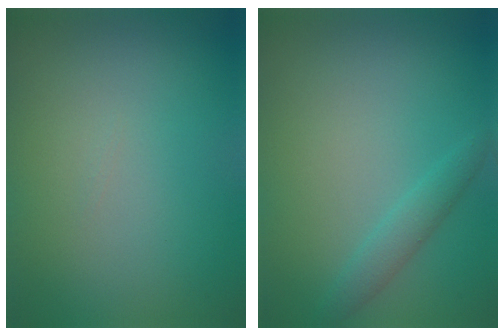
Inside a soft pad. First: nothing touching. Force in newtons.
{"total": 1.8, "press": 1.8, "slide": 0.1}